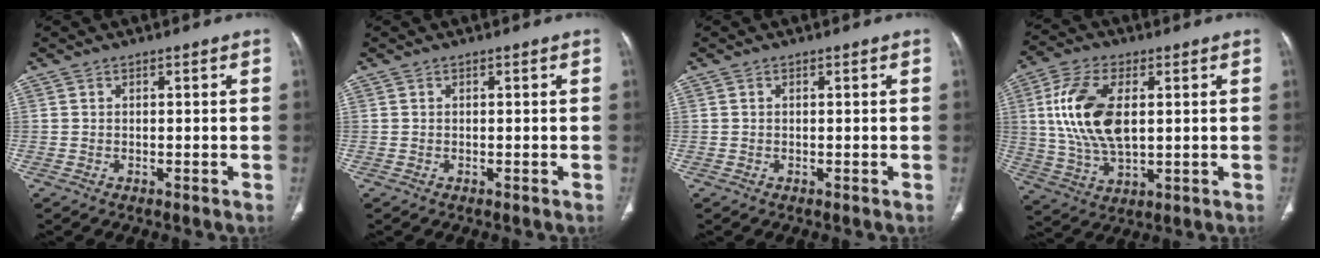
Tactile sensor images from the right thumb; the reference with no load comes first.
{"total": 0.0}
{"total": 0.0}
{"total": 14.7, "force": [2.5, 7.8, 12.3], "torque": [-0.250, -0.003, 0.051]}